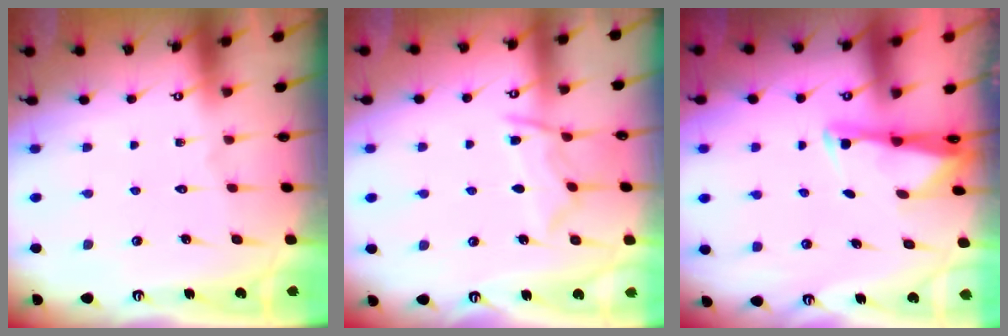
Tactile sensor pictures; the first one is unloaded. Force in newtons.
{"total": 9.0, "press": 9.0, "slide": 0.9}
{"total": 2.5, "press": 2.5, "slide": 0.3}